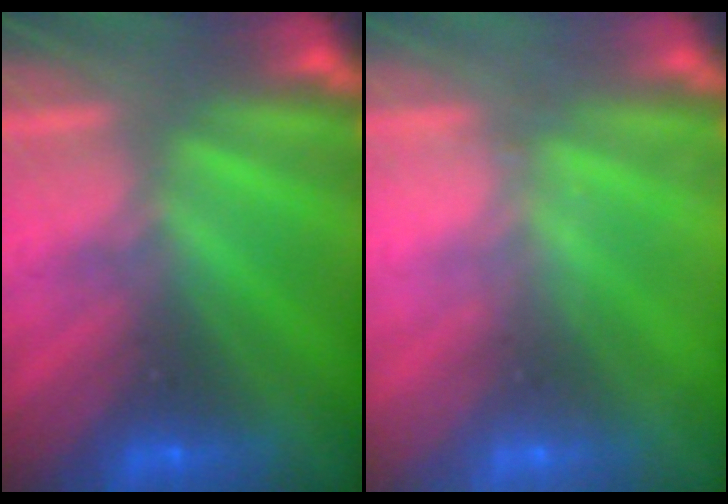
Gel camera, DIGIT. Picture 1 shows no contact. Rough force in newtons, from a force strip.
{"total": 2.1}